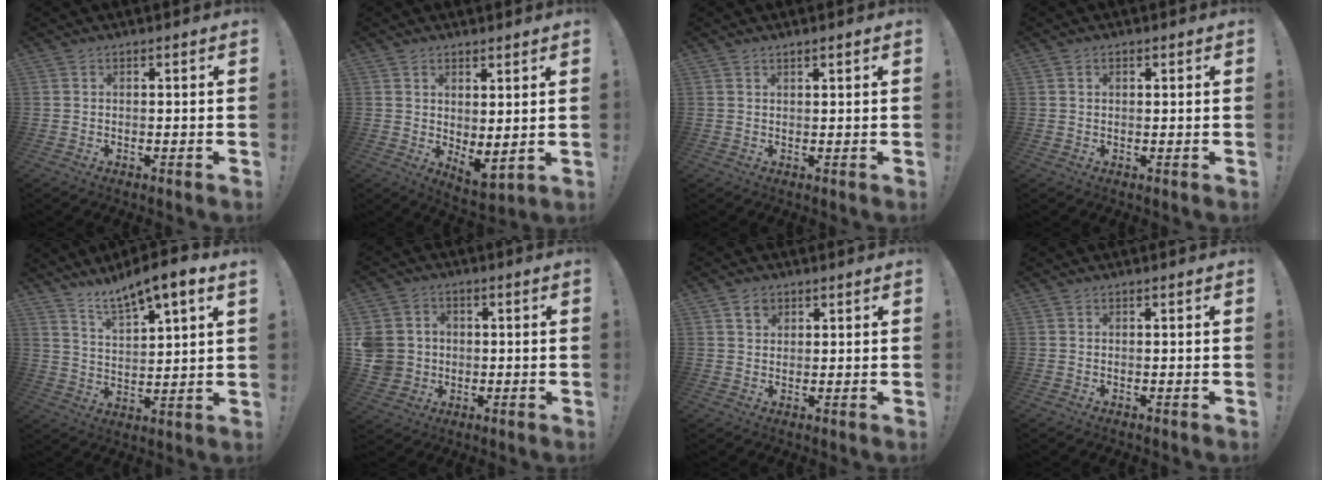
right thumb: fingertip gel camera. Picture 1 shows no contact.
{"total": 4.5, "force": [2.3, 1.6, 3.5], "torque": [-0.036, -0.035, 0.046]}
{"total": 1.2, "force": [1.0, 0.1, 0.7], "torque": [-0.006, -0.003, 0.016]}
{"total": 1.3, "force": [0.6, 0.8, 0.7], "torque": [-0.006, 0.000, 0.009]}
{"total": 9.1, "force": [7.6, 1.4, 4.7], "torque": [-0.082, -0.053, 0.131]}
{"total": 8.3, "force": [-0.7, 7.8, 2.6], "torque": [-0.059, 0.015, -0.006]}
{"total": 3.4, "force": [2.0, 2.5, 1.3], "torque": [-0.008, -0.007, 0.033]}
{"total": 0.0}